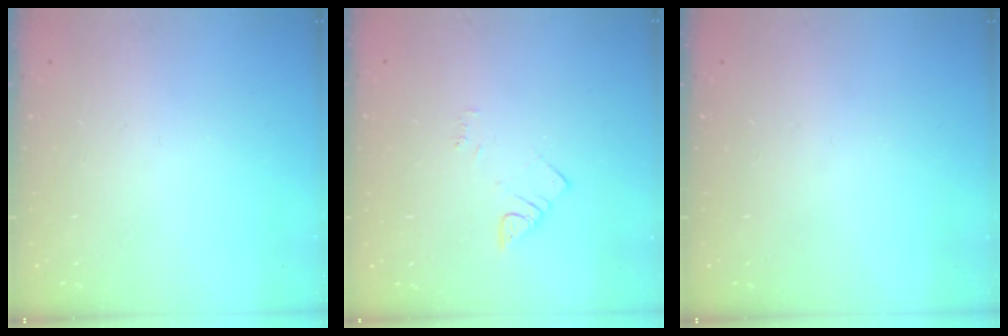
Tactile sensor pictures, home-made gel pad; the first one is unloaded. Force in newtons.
{"total": 3.0, "press": 3.0, "slide": 0.6}
{"total": 0.0}